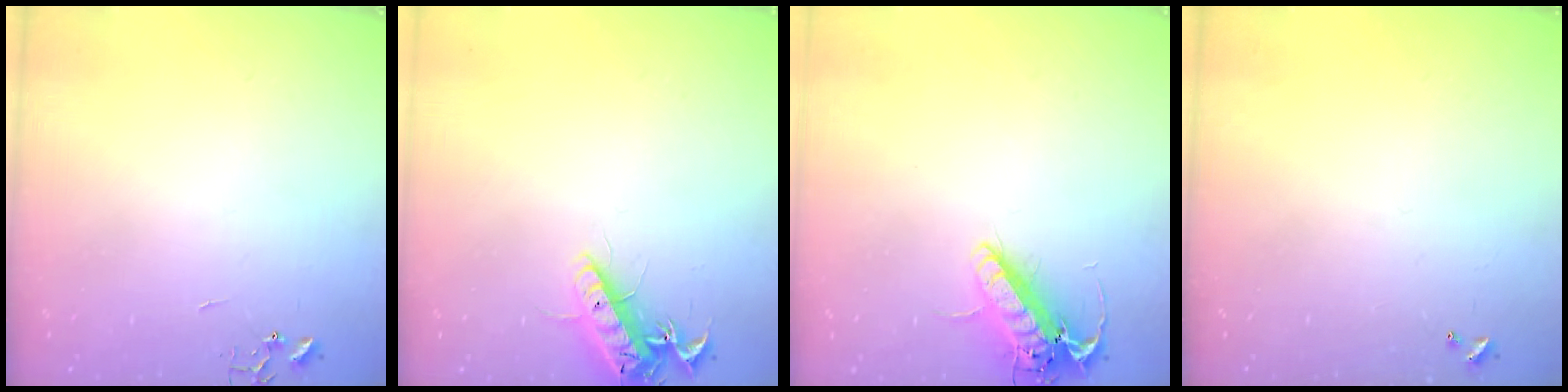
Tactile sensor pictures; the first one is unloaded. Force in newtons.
{"total": 14.2, "press": 14.2, "slide": 1.4}
{"total": 13.5, "press": 13.2, "slide": 2.7}
{"total": 0.0}